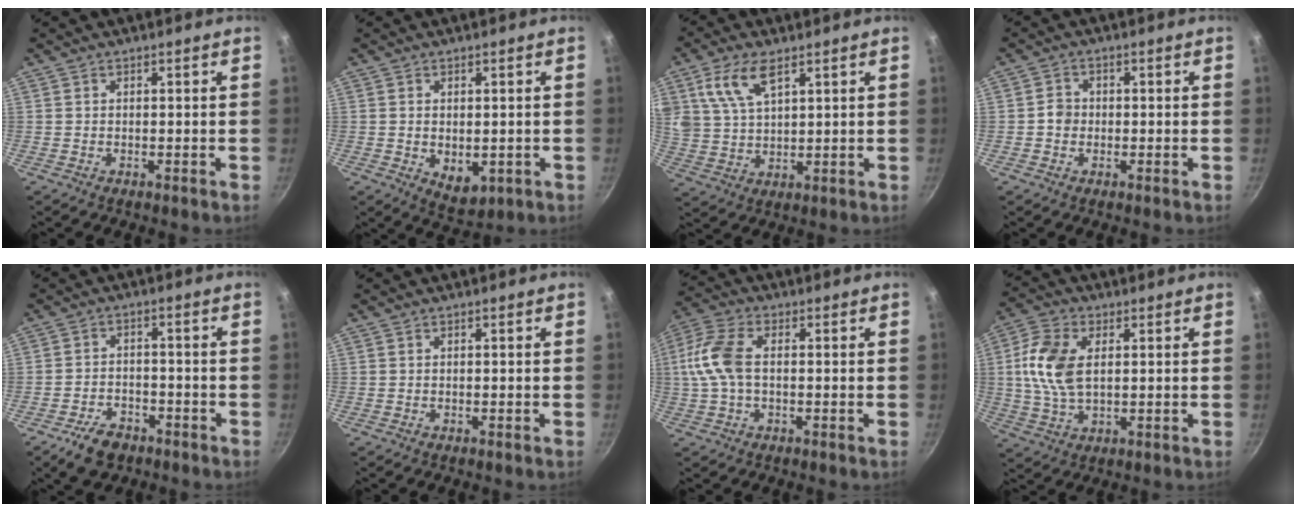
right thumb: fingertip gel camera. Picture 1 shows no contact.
{"total": 5.8, "force": [-0.7, 3.8, 4.3], "torque": [-0.054, -0.012, 0.001]}
{"total": 9.3, "force": [4.6, 4.7, 6.6], "torque": [-0.127, -0.012, 0.096]}
{"total": 2.7, "force": [-0.5, 2.4, 1.0], "torque": [-0.004, 0.011, -0.012]}
{"total": 6.7, "force": [-4.5, 3.9, 3.2], "torque": [-0.054, 0.032, -0.071]}
{"total": 0.0}
{"total": 10.0, "force": [0.4, 5.7, 8.2], "torque": [-0.182, 0.020, -0.005]}
{"total": 11.1, "force": [1.8, 6.6, 8.8], "torque": [-0.173, 0.005, 0.031]}